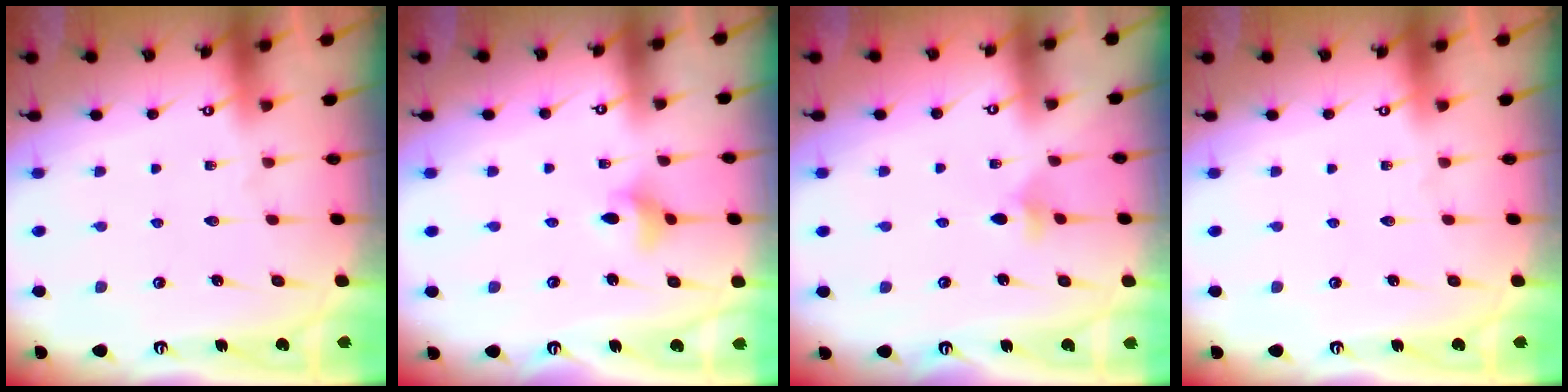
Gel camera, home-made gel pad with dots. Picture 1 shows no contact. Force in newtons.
{"total": 3.8, "press": 3.6, "slide": 1.1}
{"total": 4.5, "press": 4.4, "slide": 1.0}
{"total": 0.0}